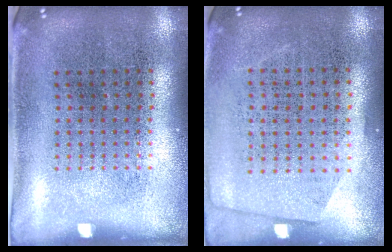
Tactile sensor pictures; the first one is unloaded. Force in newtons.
{"total": 0.5, "press": 0.0, "slide": 0.5}